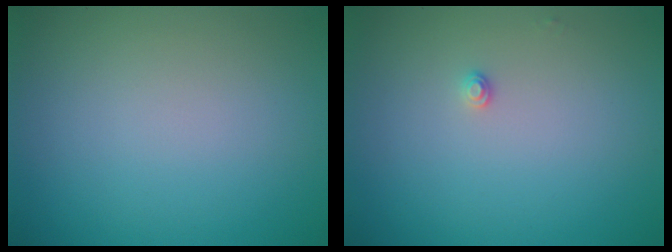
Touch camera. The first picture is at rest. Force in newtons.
{"total": 0.8, "press": 0.8, "slide": 0.0}